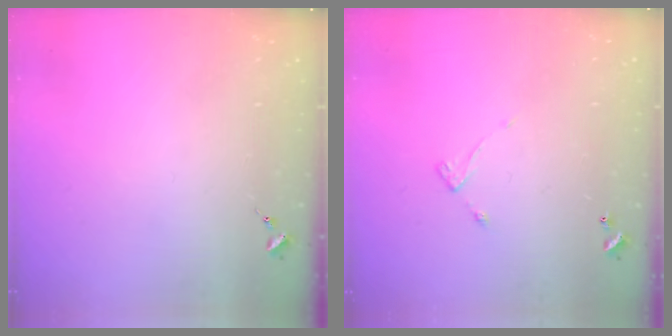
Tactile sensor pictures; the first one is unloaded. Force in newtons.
{"total": 5.7, "press": 5.7, "slide": 0.5}